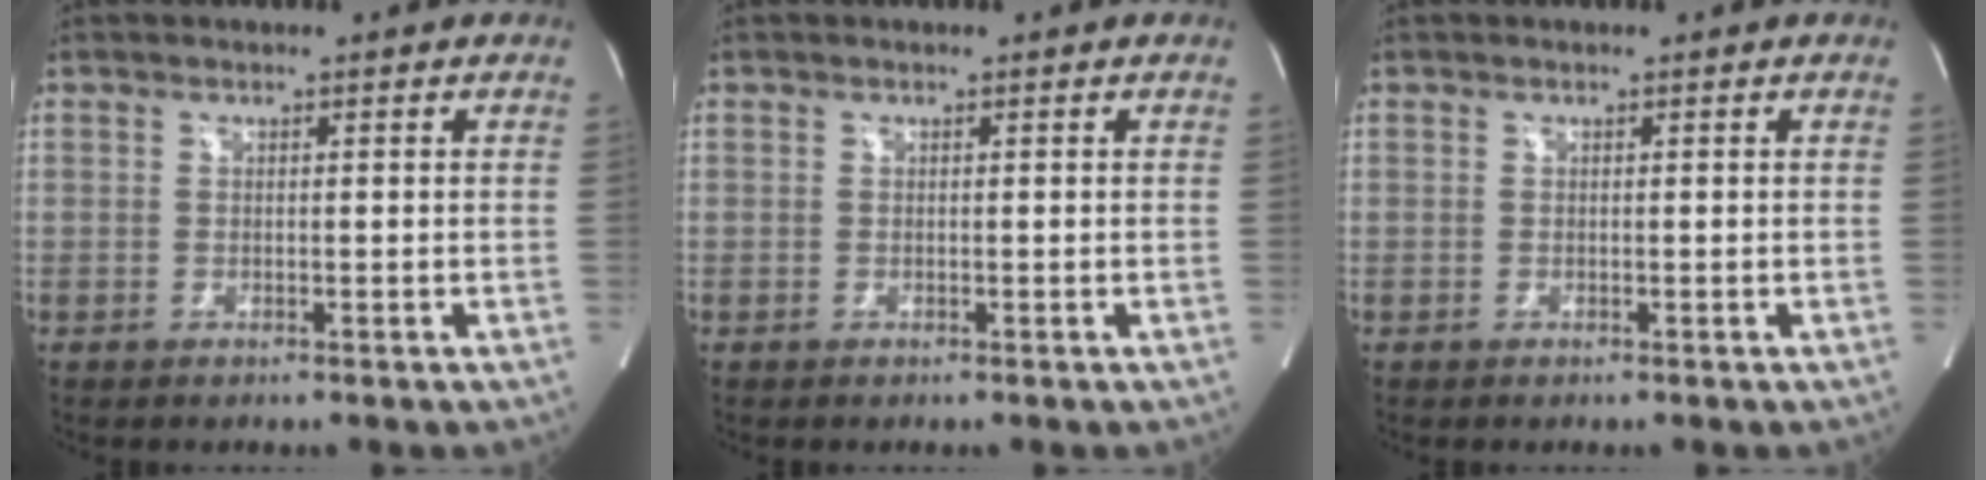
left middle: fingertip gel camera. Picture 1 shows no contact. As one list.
[{"total": 0.0}, {"total": 0.0}]